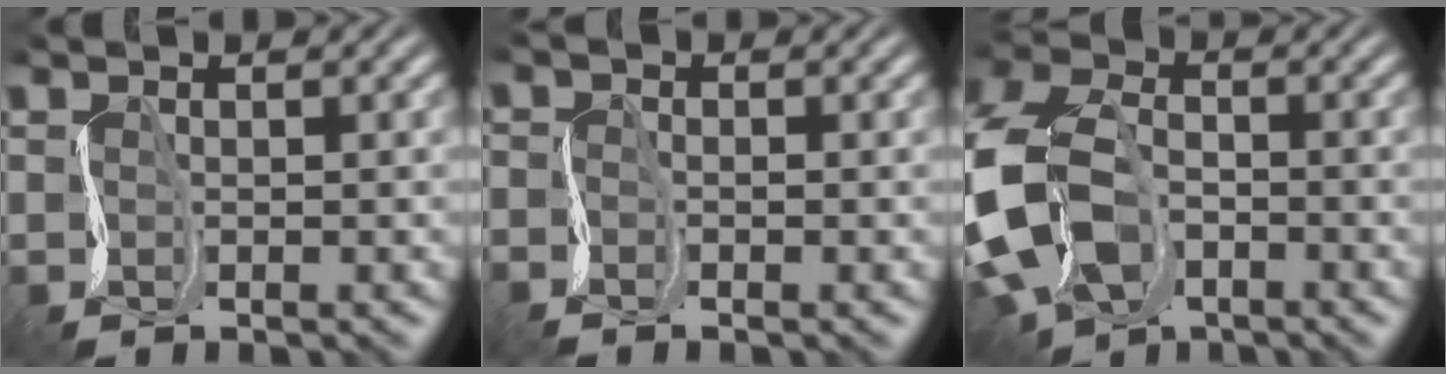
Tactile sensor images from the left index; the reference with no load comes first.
{"total": 1.6, "force": [-1.6, -0.1, -0.1], "torque": [-0.003, -0.007, -0.031]}
{"total": 11.0, "force": [-4.5, 7.2, 6.9], "torque": [-0.189, -0.026, -0.090]}